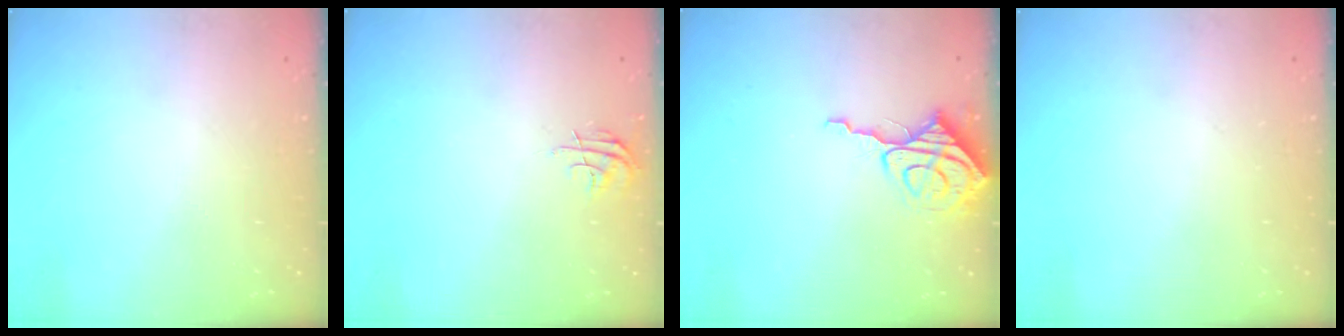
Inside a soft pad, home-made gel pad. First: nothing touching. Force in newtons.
{"total": 4.8, "press": 4.8, "slide": 0.4}
{"total": 8.1, "press": 8.1, "slide": 0.7}
{"total": 0.0}